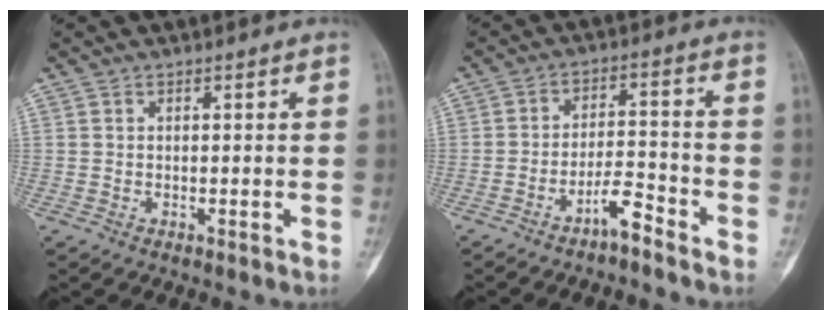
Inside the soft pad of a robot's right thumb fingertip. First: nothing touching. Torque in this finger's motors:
{"motor_torque": [-0.01, 0.09, 0.03, -0.09, 0.02]}